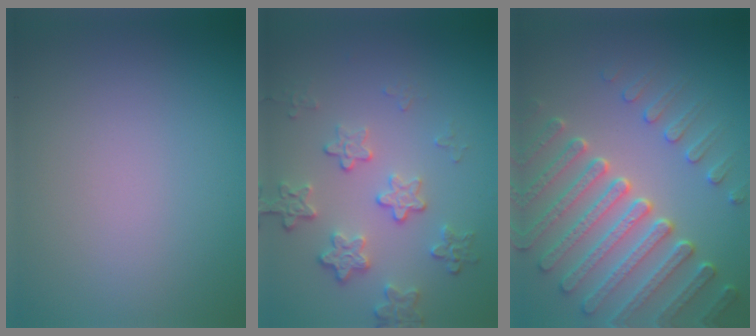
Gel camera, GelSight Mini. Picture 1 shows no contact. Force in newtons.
{"total": 4.1, "press": 3.1, "slide": 2.6}
{"total": 7.3, "press": 5.7, "slide": 4.6}